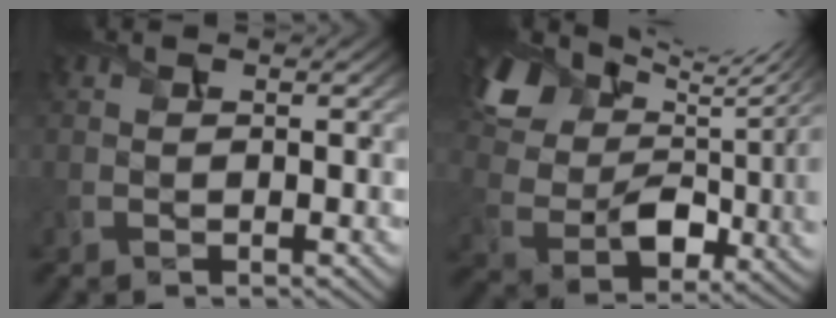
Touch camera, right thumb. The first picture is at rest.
{"total": 13.2, "force": [7.1, 7.6, 8.0], "torque": [-0.189, 0.010, 0.139]}